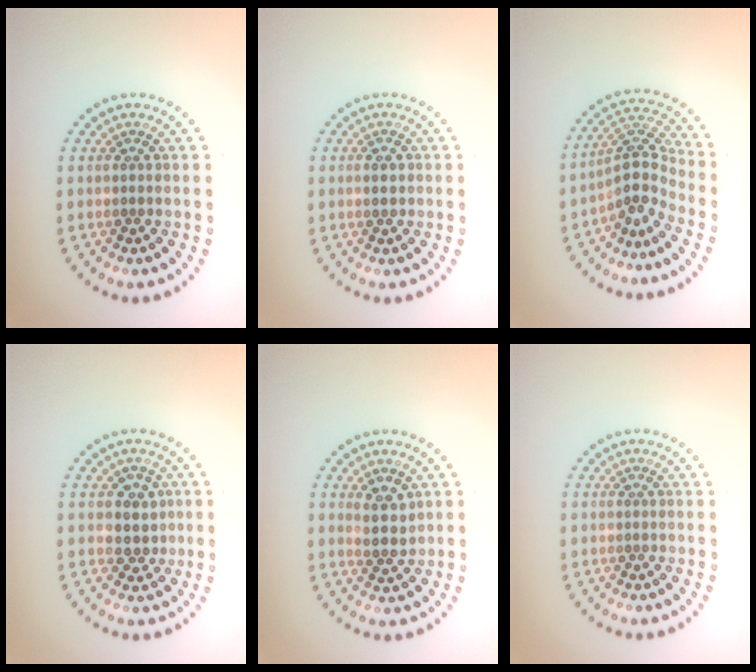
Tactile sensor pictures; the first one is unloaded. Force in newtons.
{"total": 1.6, "press": 1.6, "slide": 0.1}
{"total": 3.7, "press": 2.8, "slide": 2.3}
{"total": 2.4, "press": 2.2, "slide": 1.1}
{"total": 2.3, "press": 2.1, "slide": 0.9}
{"total": 0.0}